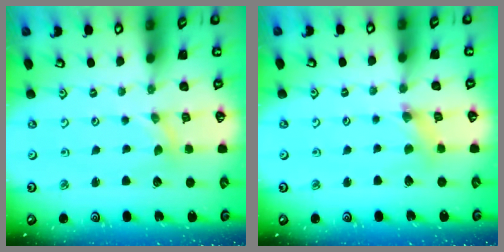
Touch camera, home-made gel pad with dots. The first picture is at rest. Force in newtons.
{"total": 2.7, "press": 2.7, "slide": 0.2}